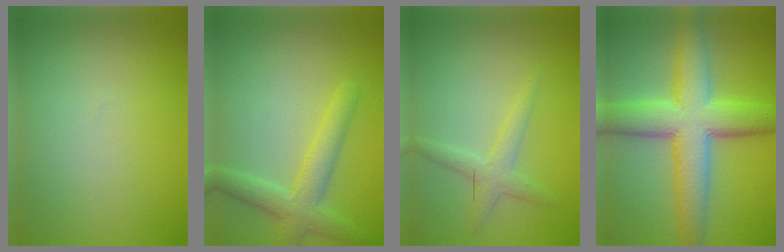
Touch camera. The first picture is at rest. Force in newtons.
{"total": 3.8, "press": 3.8, "slide": 0.2}
{"total": 2.1, "press": 2.1, "slide": 0.1}
{"total": 9.3, "press": 9.3, "slide": 0.1}